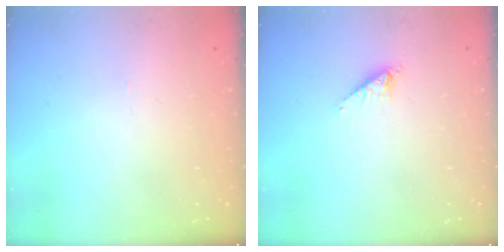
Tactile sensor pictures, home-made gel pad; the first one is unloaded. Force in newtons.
{"total": 2.2, "press": 2.2, "slide": 0.3}